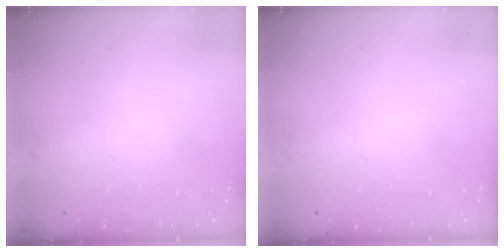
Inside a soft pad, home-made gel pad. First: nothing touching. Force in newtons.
{"total": 0.0}